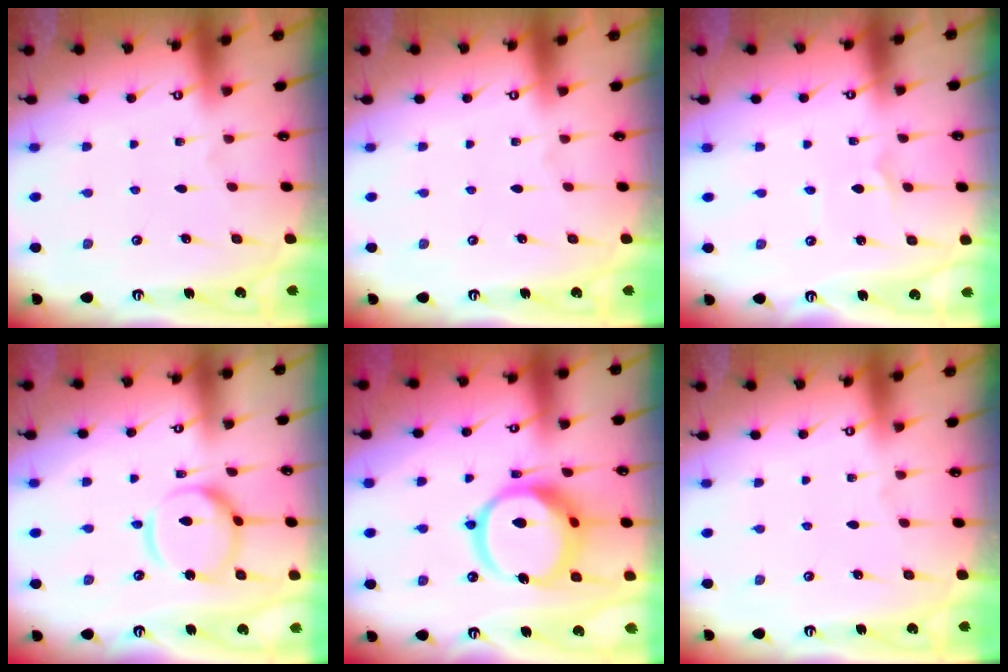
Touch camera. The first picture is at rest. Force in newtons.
{"total": 0.0}
{"total": 1.1, "press": 1.1, "slide": 0.1}
{"total": 12.7, "press": 12.6, "slide": 1.3}
{"total": 17.5, "press": 17.4, "slide": 2.0}
{"total": 0.0}